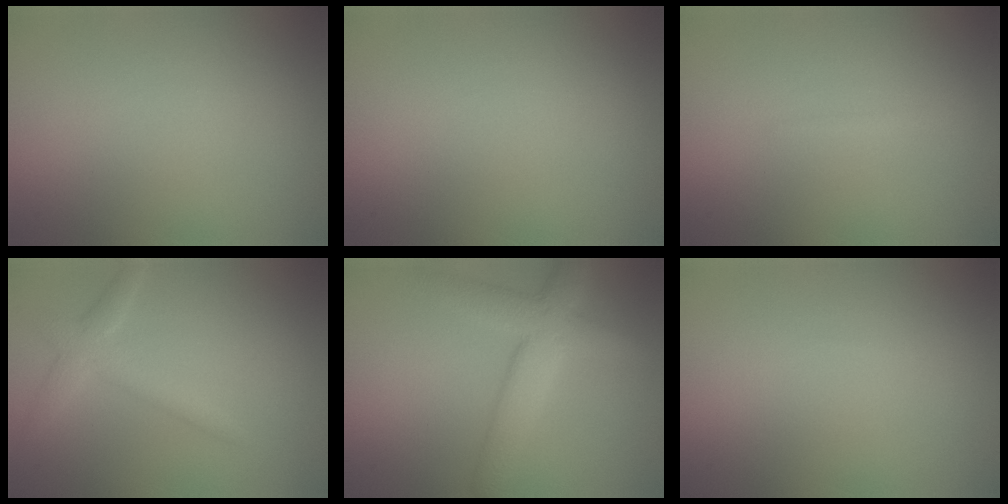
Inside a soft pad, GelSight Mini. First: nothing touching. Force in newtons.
{"total": 0.0}
{"total": 0.8, "press": 0.7, "slide": 0.1}
{"total": 2.6, "press": 2.6, "slide": 0.1}
{"total": 5.7, "press": 5.7, "slide": 0.4}
{"total": 0.0}